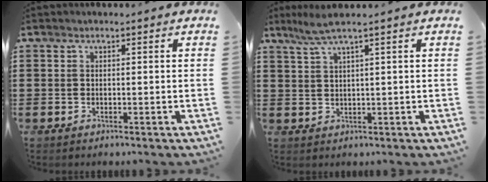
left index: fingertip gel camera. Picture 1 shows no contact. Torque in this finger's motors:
{"motor_torque": [0.19, -0.10, 0.24, 0.09]}